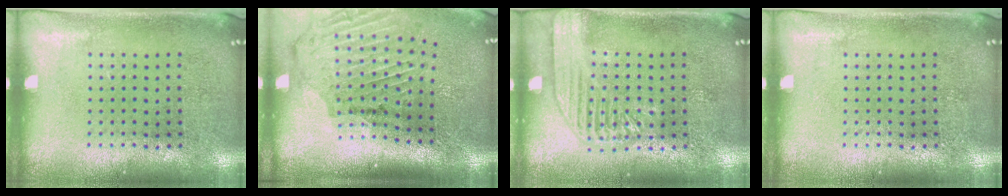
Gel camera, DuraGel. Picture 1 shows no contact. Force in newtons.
{"total": 2.1, "press": 1.9, "slide": 0.8}
{"total": 1.8, "press": 1.8, "slide": 0.4}
{"total": 0.0}